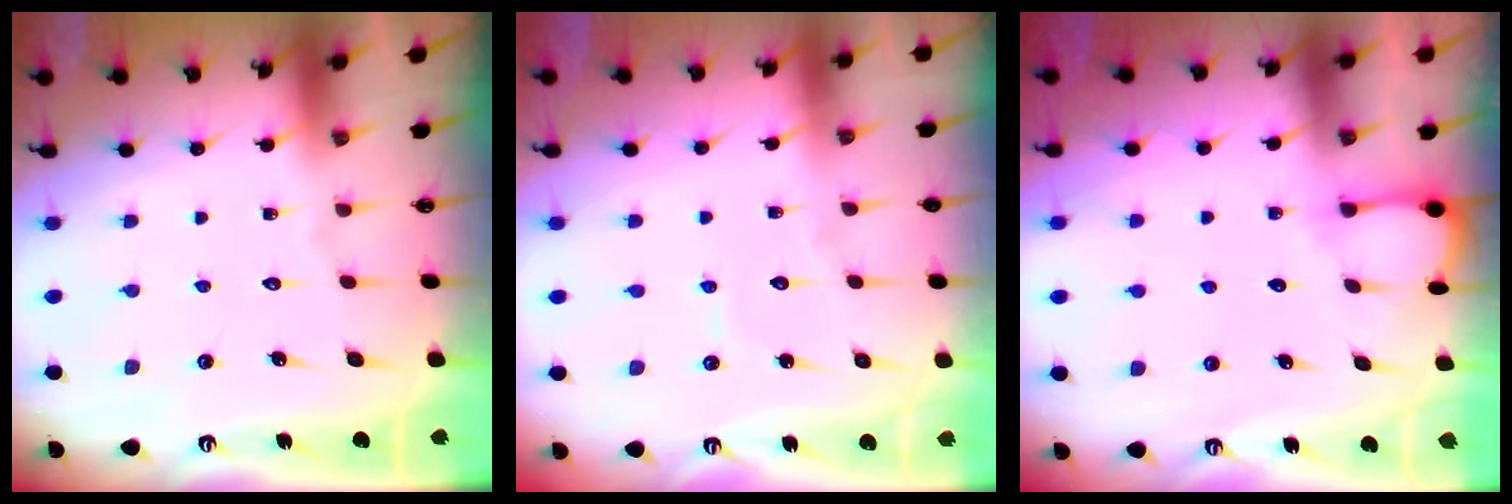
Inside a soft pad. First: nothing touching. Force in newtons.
{"total": 3.7, "press": 3.7, "slide": 0.3}
{"total": 3.3, "press": 3.2, "slide": 0.3}